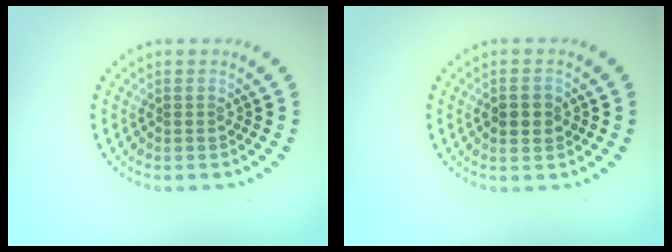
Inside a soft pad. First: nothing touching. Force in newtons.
{"total": 1.8, "press": 1.8, "slide": 0.0}